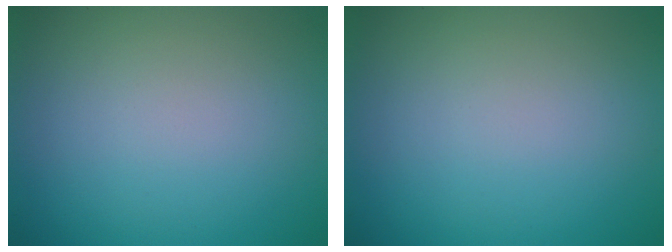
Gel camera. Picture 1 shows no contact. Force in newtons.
{"total": 0.0}